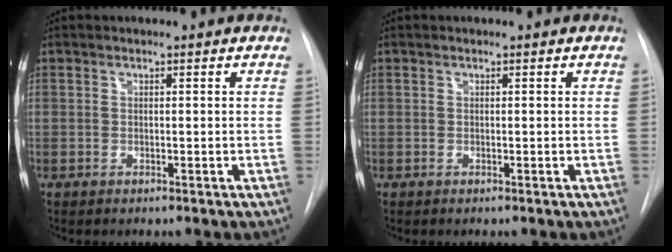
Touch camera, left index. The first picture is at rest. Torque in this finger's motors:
{"motor_torque": [0.00, 0.00, 0.00, 0.00]}